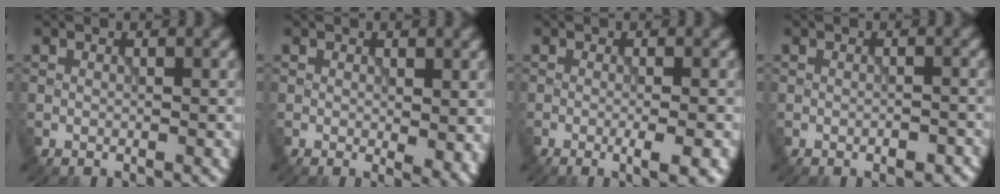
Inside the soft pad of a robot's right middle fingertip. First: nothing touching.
{"total": 2.5, "force": [0.2, 1.0, 2.3], "torque": [-0.027, -0.010, 0.006]}
{"total": 3.3, "force": [-1.0, 0.7, 3.0], "torque": [-0.039, -0.001, -0.017]}
{"total": 1.5, "force": [-0.8, 0.6, 1.1], "torque": [-0.018, -0.001, -0.012]}